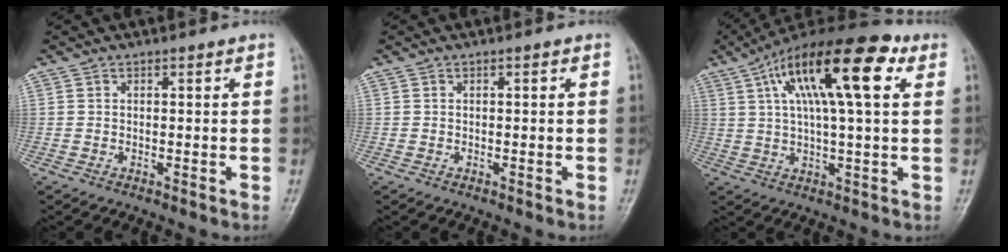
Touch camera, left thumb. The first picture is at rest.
{"total": 0.0}
{"total": 19.7, "force": [7.1, 6.2, 17.3], "torque": [-0.283, 0.020, 0.109]}